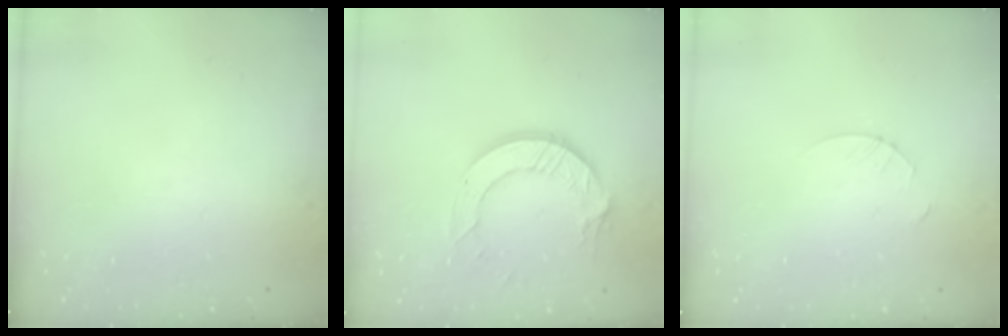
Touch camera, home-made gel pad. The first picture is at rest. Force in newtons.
{"total": 11.1, "press": 11.0, "slide": 1.1}
{"total": 3.2, "press": 3.2, "slide": 0.3}